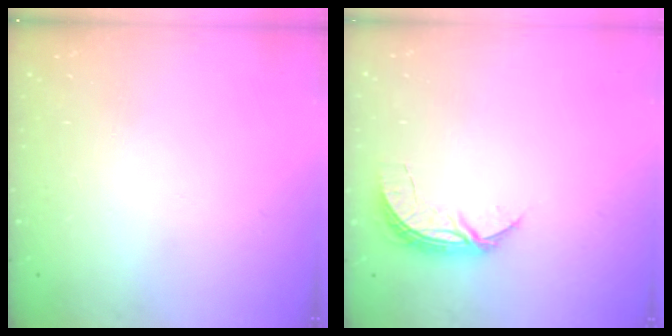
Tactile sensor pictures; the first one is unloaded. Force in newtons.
{"total": 5.6, "press": 5.6, "slide": 0.5}